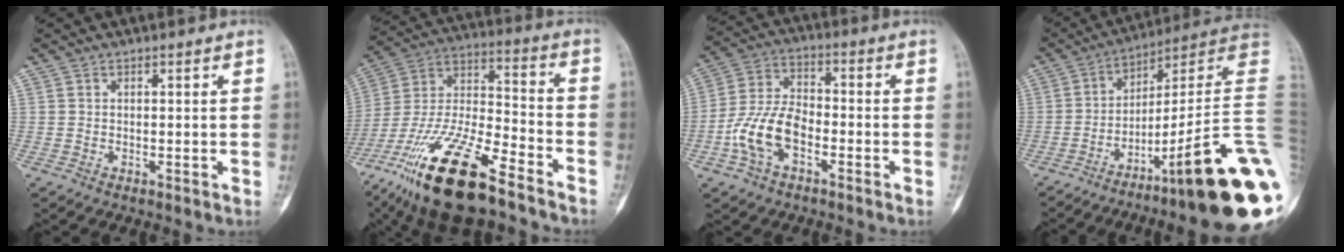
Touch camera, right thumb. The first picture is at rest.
{"total": 24.3, "force": [-16.2, 7.0, 16.7], "torque": [-0.347, 0.045, -0.293]}
{"total": 11.1, "force": [-4.0, 6.2, 8.2], "torque": [-0.167, 0.035, -0.080]}
{"total": 26.7, "force": [-8.1, 2.2, 25.4], "torque": [-0.261, 0.068, -0.120]}